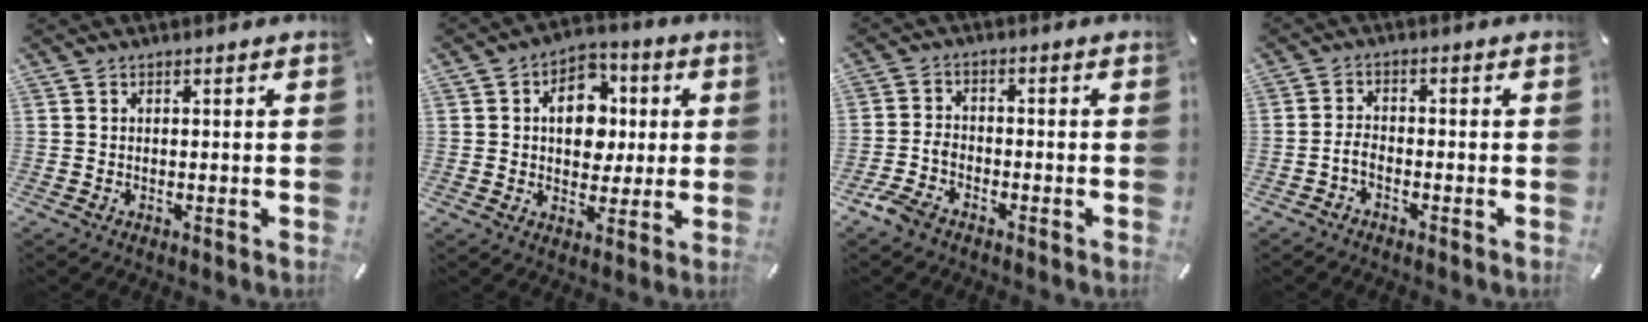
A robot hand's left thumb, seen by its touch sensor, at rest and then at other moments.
{"total": 11.1, "force": [1.3, 8.7, 6.9], "torque": [-0.087, 0.008, 0.021]}
{"total": 4.8, "force": [-3.3, 2.9, 2.0], "torque": [-0.051, 0.015, -0.065]}
{"total": 2.8, "force": [-1.6, 1.3, 1.9], "torque": [-0.048, 0.003, -0.033]}